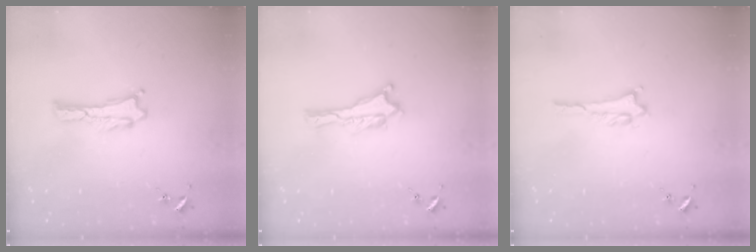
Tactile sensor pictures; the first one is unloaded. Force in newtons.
{"total": 0.0}
{"total": 0.6, "press": 0.6, "slide": 0.1}